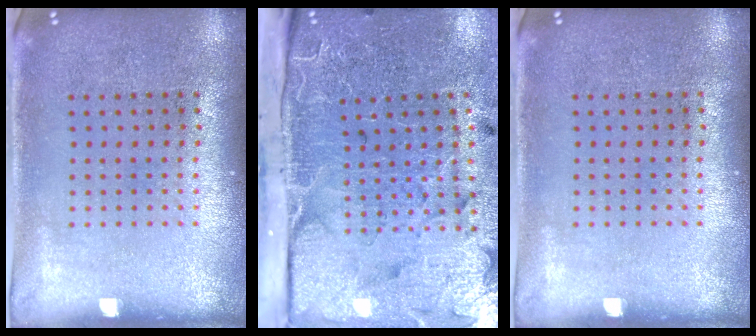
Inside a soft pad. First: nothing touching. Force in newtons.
{"total": 5.0, "press": 4.0, "slide": 3.1}
{"total": 0.0}